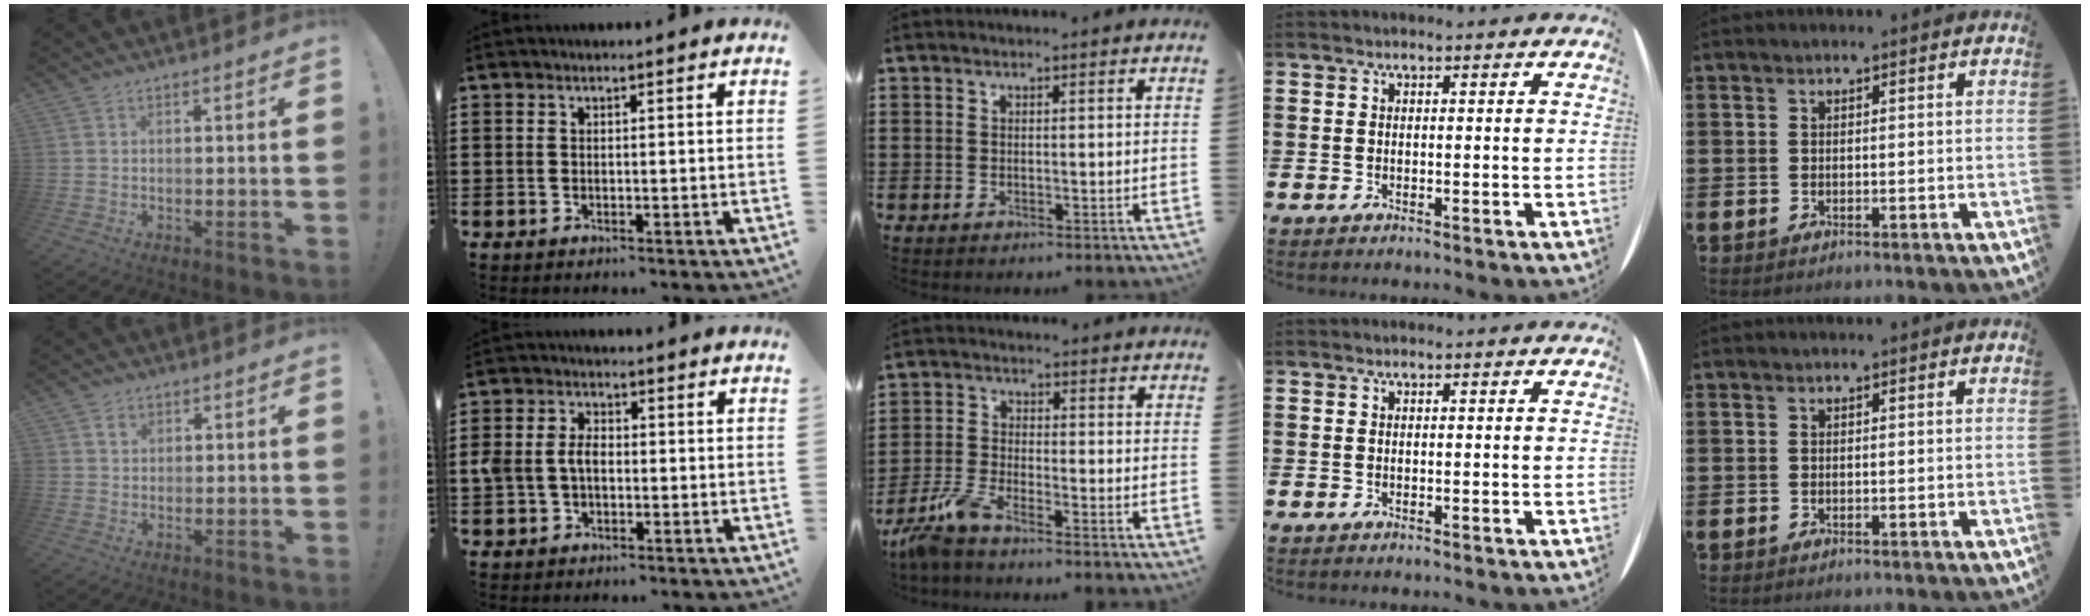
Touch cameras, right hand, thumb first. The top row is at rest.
{"thumb": {"total": 2.0, "force": [0.9, 1.7, 0.7], "torque": [-0.006, -0.001, 0.015]}, "index": {"total": 3.9, "force": [-0.5, 2.8, 2.8], "torque": [-0.077, 0.000, -0.017]}, "middle": {"total": 5.4, "force": [-4.4, 0.7, 3.0], "torque": [-0.085, -0.014, -0.088]}}